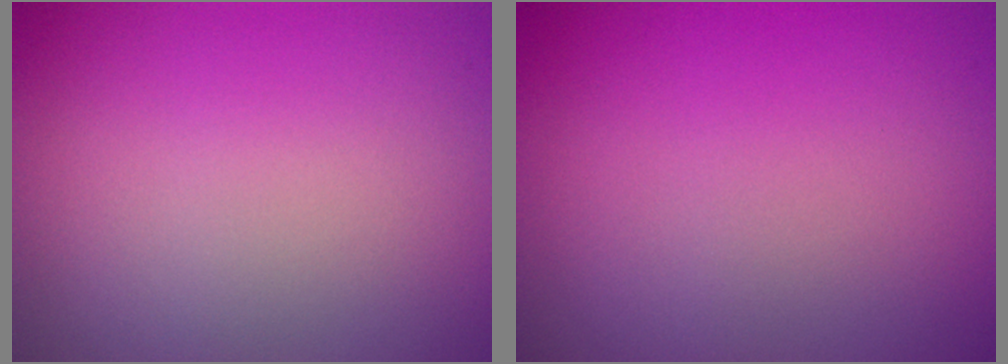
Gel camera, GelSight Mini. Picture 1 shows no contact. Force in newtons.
{"total": 0.0}